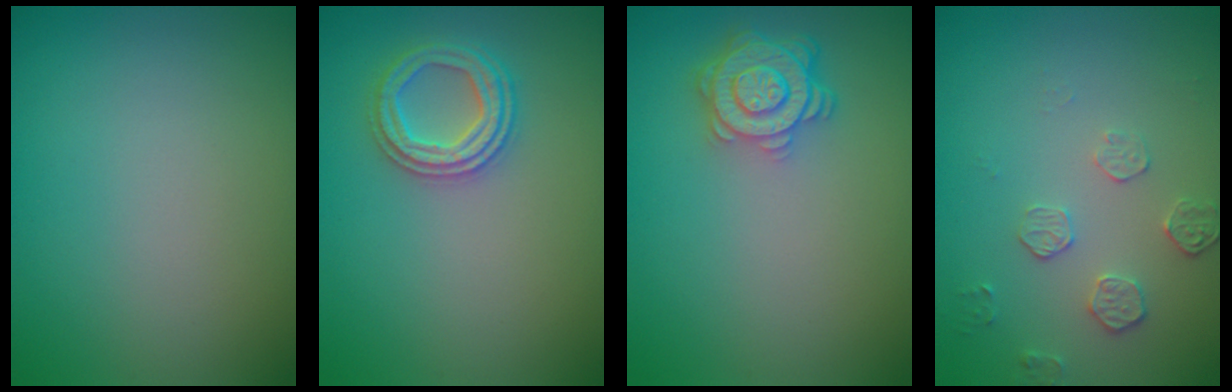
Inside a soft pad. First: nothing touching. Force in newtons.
{"total": 3.1, "press": 3.1, "slide": 0.7}
{"total": 4.2, "press": 3.4, "slide": 2.5}
{"total": 1.8, "press": 1.2, "slide": 1.3}